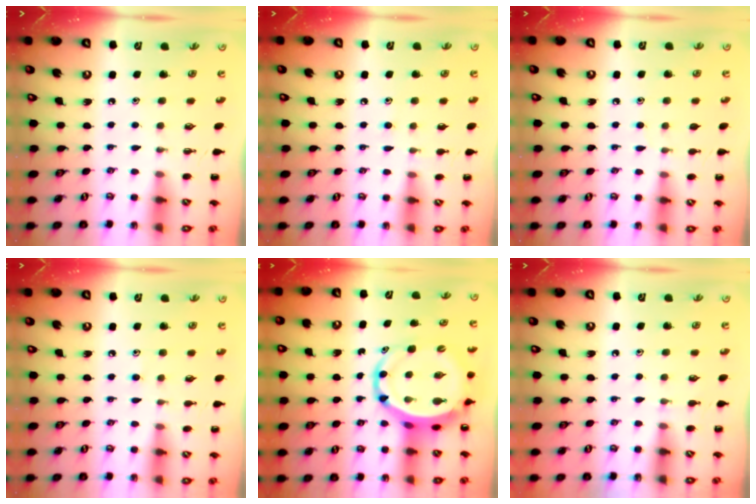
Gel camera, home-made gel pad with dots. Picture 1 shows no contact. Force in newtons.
{"total": 5.8, "press": 5.4, "slide": 2.2}
{"total": 4.9, "press": 4.6, "slide": 1.7}
{"total": 6.0, "press": 5.7, "slide": 2.0}
{"total": 8.9, "press": 8.5, "slide": 2.5}
{"total": 3.2, "press": 3.0, "slide": 1.2}